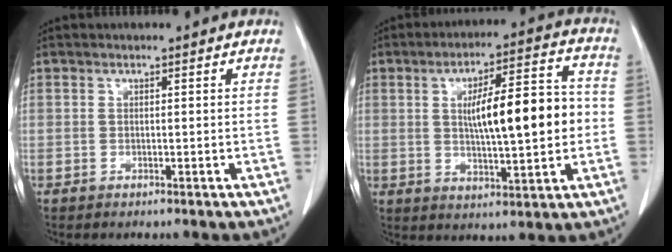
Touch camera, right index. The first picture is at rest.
{"total": 13.6, "force": [0.4, 3.0, 13.2], "torque": [-0.208, 0.023, 0.010]}